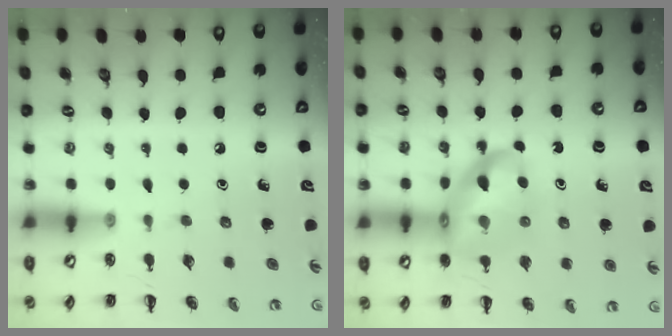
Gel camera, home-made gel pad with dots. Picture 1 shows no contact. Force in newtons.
{"total": 15.1, "press": 14.6, "slide": 3.9}